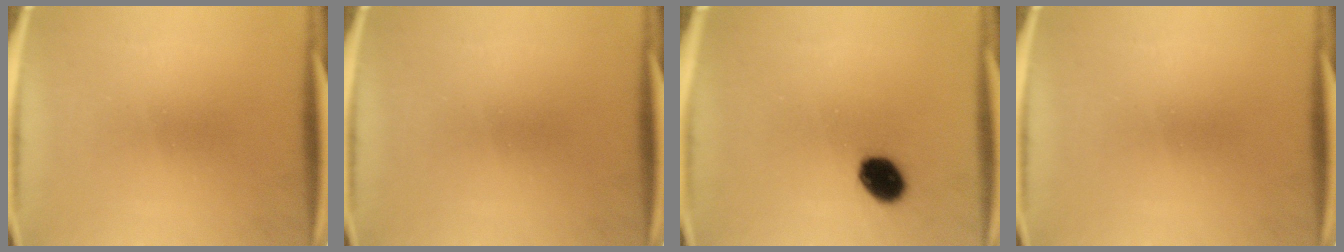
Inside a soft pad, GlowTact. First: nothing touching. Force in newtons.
{"total": 0.0}
{"total": 7.5}
{"total": 0.0}